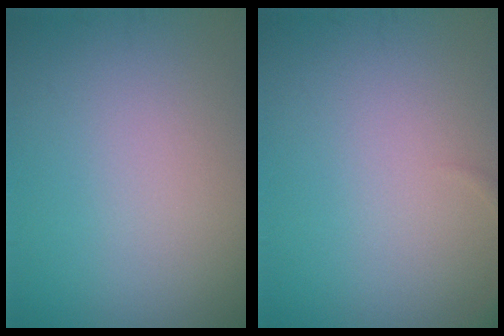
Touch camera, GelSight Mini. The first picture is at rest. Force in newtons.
{"total": 0.7, "press": 0.7, "slide": 0.1}